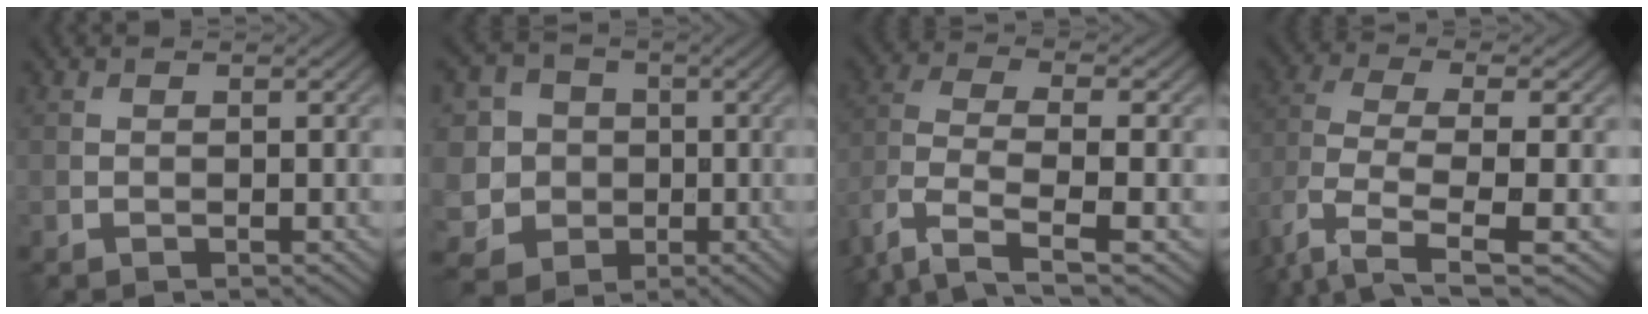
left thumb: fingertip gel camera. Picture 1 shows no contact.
{"total": 8.3, "force": [-0.8, 7.8, 2.6], "torque": [-0.090, -0.012, -0.040]}
{"total": 7.8, "force": [-4.2, 2.8, 5.8], "torque": [-0.134, -0.012, -0.092]}
{"total": 6.7, "force": [-2.2, 2.6, 5.8], "torque": [-0.135, -0.008, -0.055]}